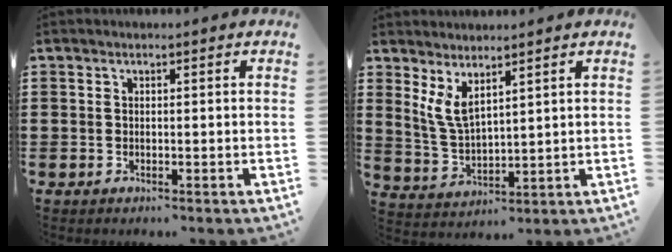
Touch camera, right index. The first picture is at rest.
{"total": 4.4, "force": [2.5, 1.6, 3.2], "torque": [-0.086, -0.005, 0.042]}